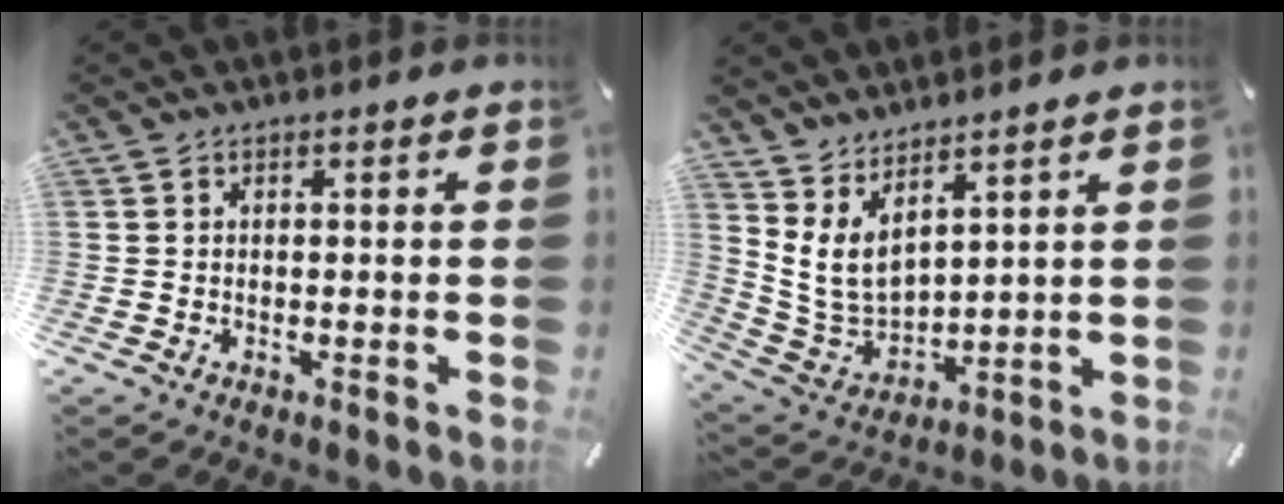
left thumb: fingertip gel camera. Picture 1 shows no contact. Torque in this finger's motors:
{"motor_torque": [0.79, -0.17, 1.06, -0.81, 0.14]}